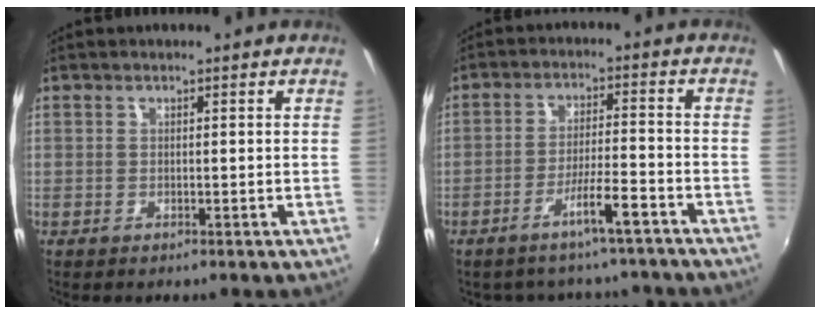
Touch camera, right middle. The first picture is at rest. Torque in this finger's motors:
{"motor_torque": [1.07, -1.07, 0.14, 0.09]}